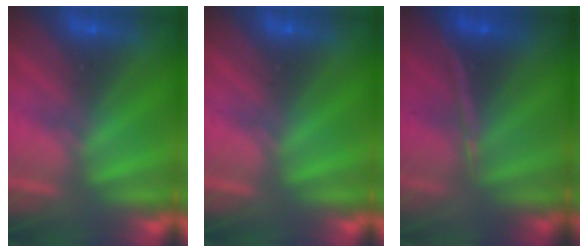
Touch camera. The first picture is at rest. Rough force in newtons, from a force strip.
{"total": 0.0}
{"total": 1.3}